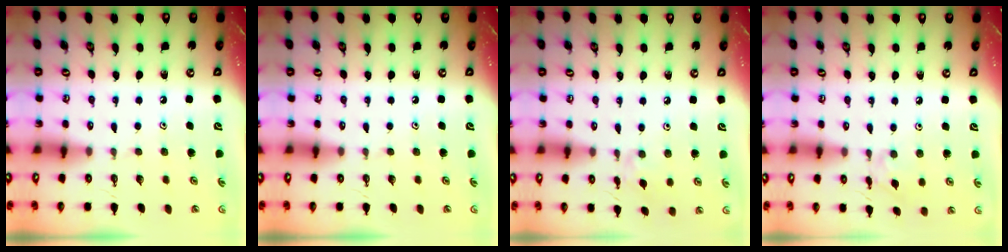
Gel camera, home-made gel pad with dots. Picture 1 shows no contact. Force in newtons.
{"total": 0.0}
{"total": 2.6, "press": 2.6, "slide": 0.4}
{"total": 3.7, "press": 3.7, "slide": 0.3}